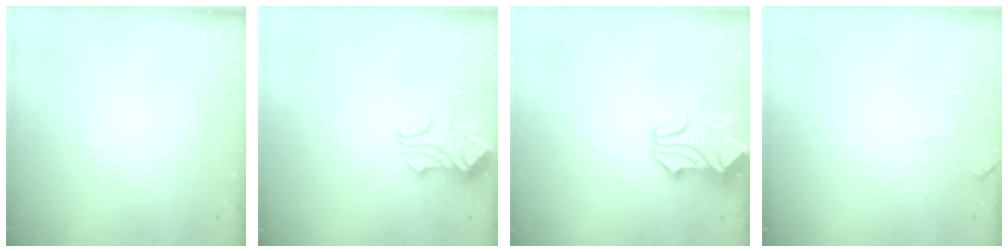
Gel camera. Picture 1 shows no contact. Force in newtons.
{"total": 3.7, "press": 3.6, "slide": 0.9}
{"total": 1.8, "press": 1.4, "slide": 1.1}
{"total": 3.9, "press": 3.9, "slide": 0.4}